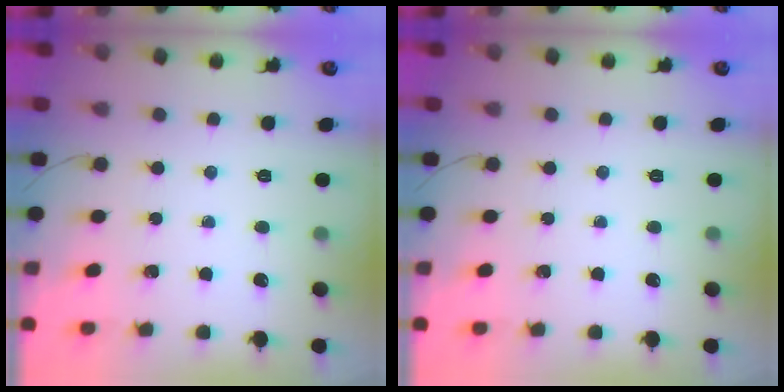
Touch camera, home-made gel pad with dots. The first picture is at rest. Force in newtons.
{"total": 0.0}